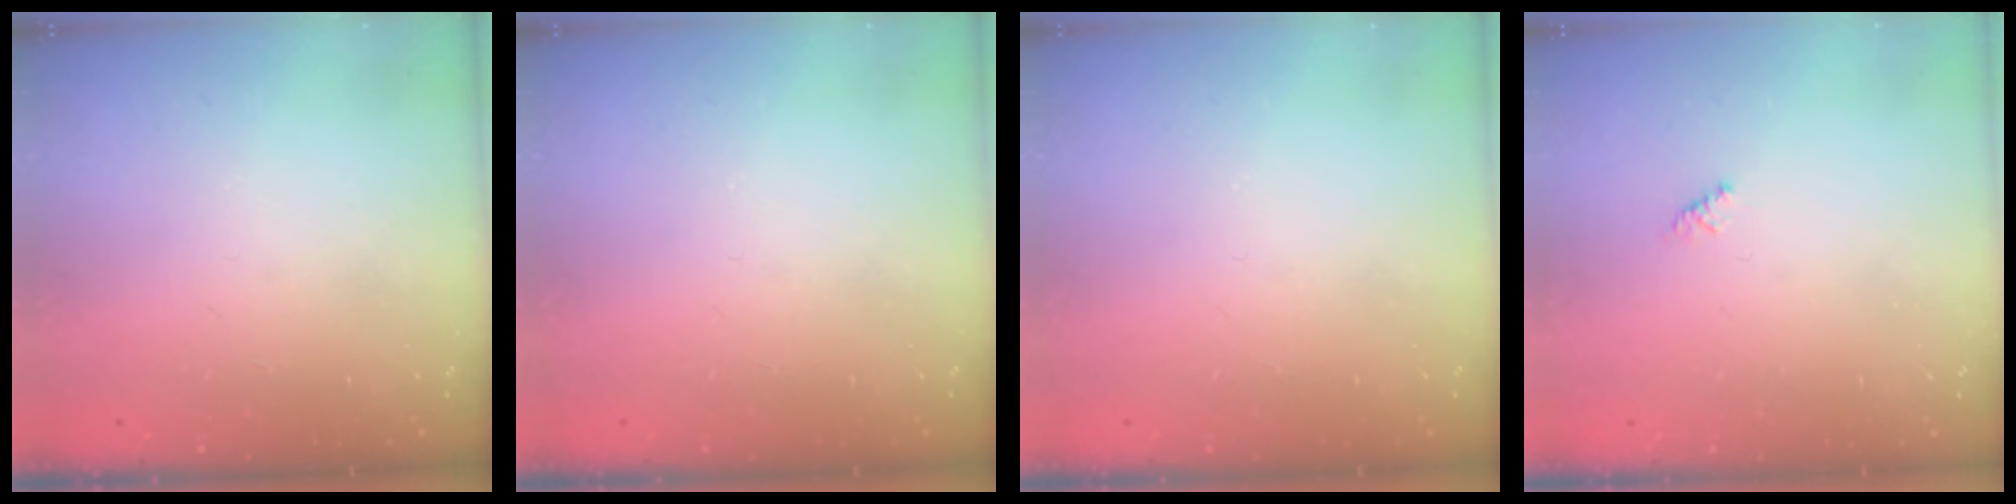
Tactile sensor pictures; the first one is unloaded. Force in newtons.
{"total": 0.0}
{"total": 0.0}
{"total": 1.5, "press": 1.4, "slide": 0.4}